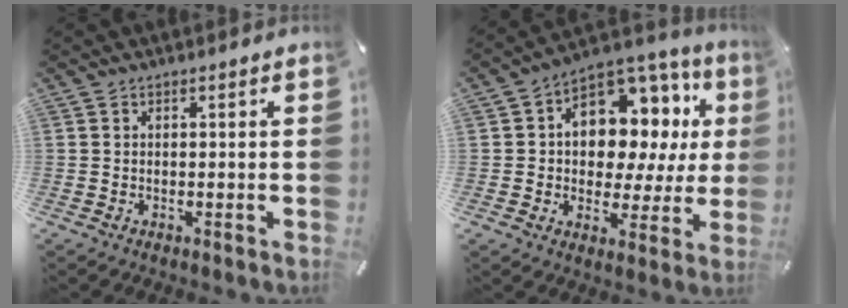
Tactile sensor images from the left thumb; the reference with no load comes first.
{"total": 12.8, "force": [3.9, 9.7, 7.3], "torque": [-0.099, -0.041, 0.073]}